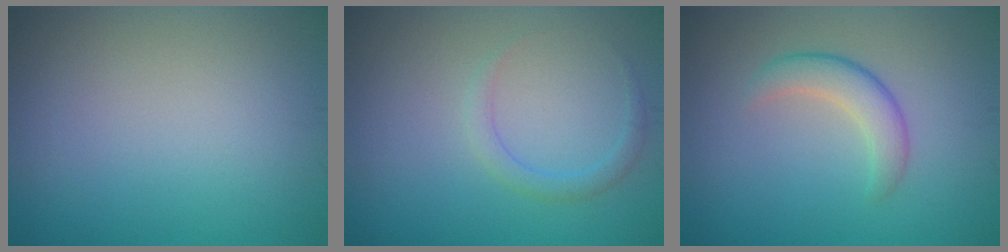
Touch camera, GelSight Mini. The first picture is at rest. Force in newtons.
{"total": 1.4, "press": 1.4, "slide": 0.2}
{"total": 2.8, "press": 2.8, "slide": 0.2}